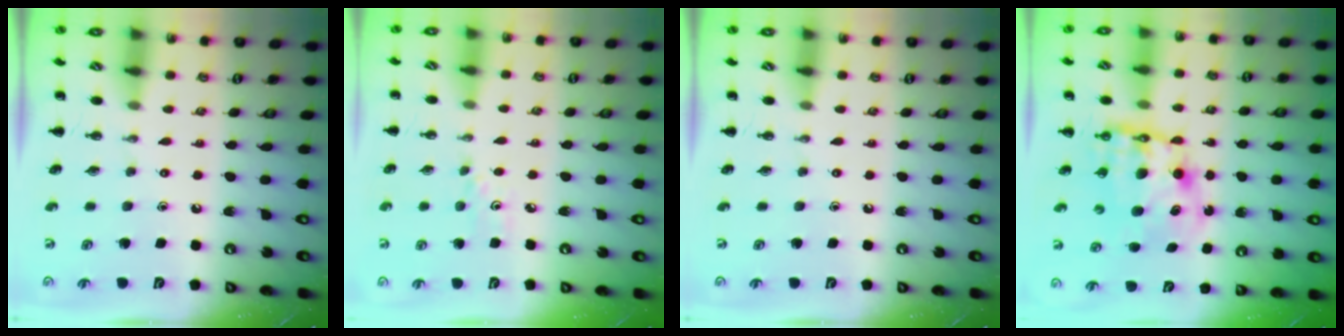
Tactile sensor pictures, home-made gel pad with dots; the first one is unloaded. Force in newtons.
{"total": 3.4, "press": 3.1, "slide": 1.3}
{"total": 0.0}
{"total": 10.1, "press": 9.7, "slide": 2.6}